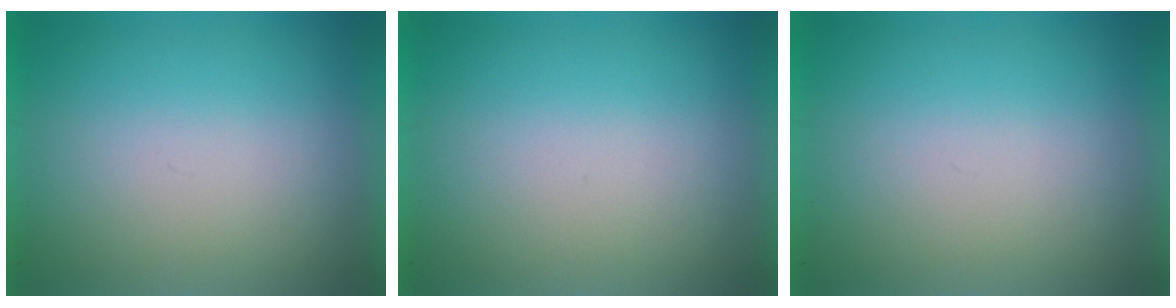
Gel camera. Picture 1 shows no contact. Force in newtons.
{"total": 0.0}
{"total": 0.0}